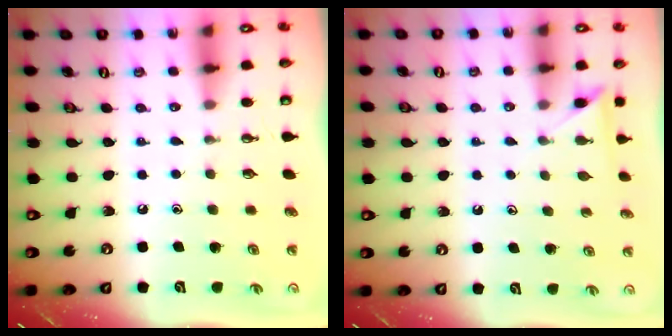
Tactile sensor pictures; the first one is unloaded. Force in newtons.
{"total": 3.3, "press": 3.3, "slide": 0.4}